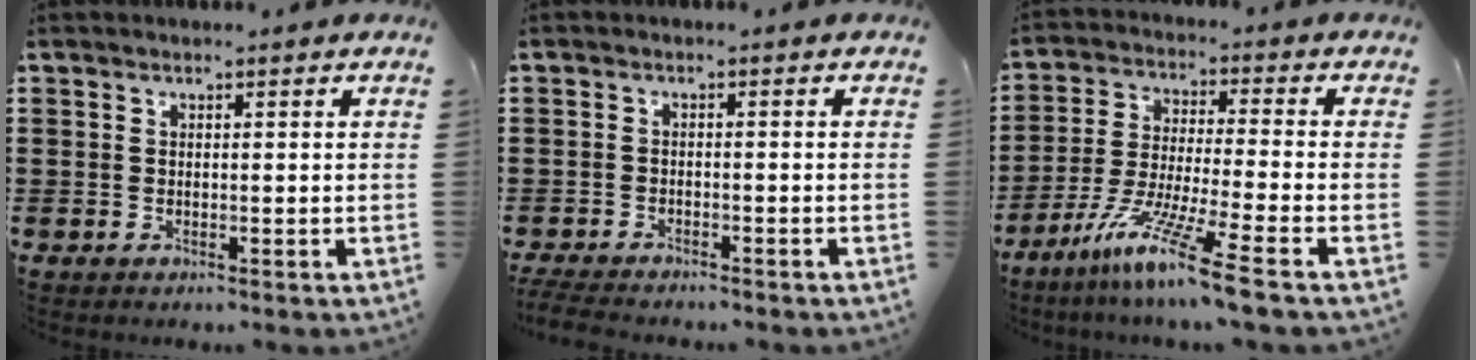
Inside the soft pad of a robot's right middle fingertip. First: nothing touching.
{"total": 2.5, "force": [-2.5, 0.2, 0.3], "torque": [-0.016, -0.004, -0.055]}
{"total": 10.7, "force": [-7.6, -0.3, 7.6], "torque": [-0.153, -0.006, -0.154]}